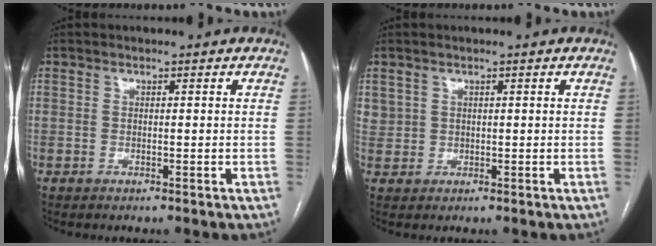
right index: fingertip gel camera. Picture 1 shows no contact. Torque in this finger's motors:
{"motor_torque": [0.95, 0.33, 0.50, 0.13]}